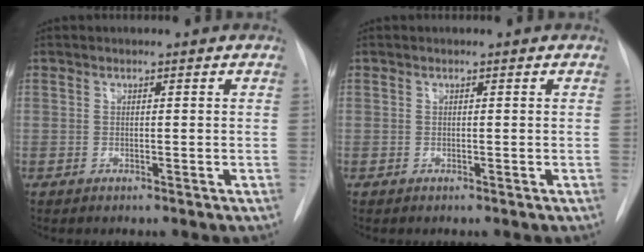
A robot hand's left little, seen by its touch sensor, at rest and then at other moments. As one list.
[{"total": 0.0}]